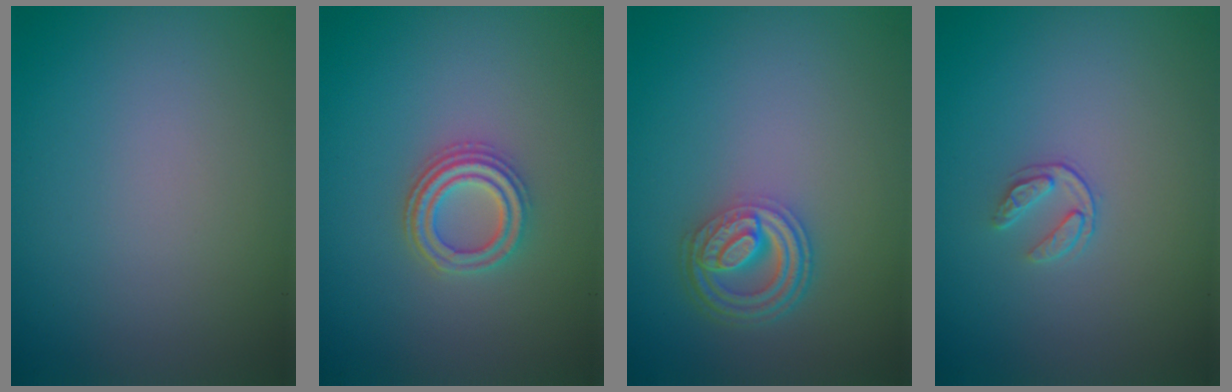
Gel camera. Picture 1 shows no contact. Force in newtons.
{"total": 3.2, "press": 2.8, "slide": 1.6}
{"total": 4.6, "press": 3.5, "slide": 3.0}
{"total": 1.6, "press": 1.0, "slide": 1.2}